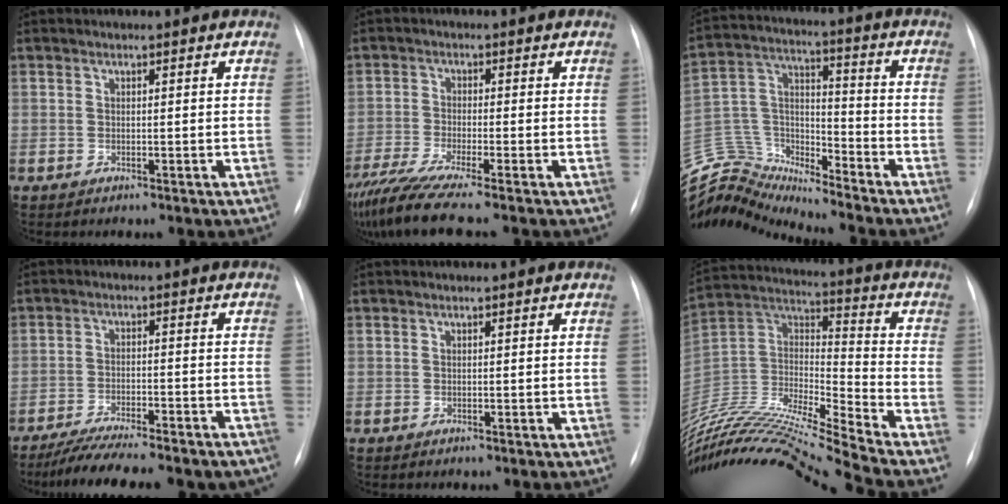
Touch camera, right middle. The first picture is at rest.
{"total": 10.1, "force": [-8.1, -0.7, 6.0], "torque": [-0.110, -0.032, -0.141]}
{"total": 16.1, "force": [-15.9, 1.4, 1.8], "torque": [-0.048, 0.055, -0.294]}
{"total": 16.2, "force": [-14.0, 2.9, 7.7], "torque": [-0.110, -0.005, -0.197]}
{"total": 0.0}
{"total": 25.4, "force": [-23.1, -2.3, 10.1], "torque": [-0.226, -0.018, -0.407]}